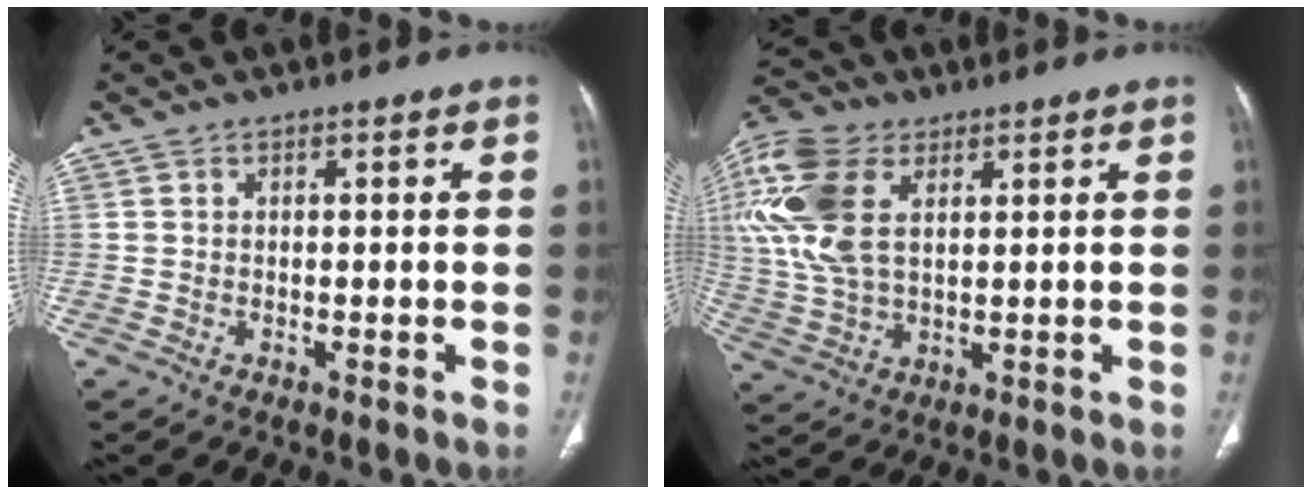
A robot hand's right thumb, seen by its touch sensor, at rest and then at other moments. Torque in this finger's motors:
{"motor_torque": [0.33, 0.47, 1.11, 0.64, 0.24]}